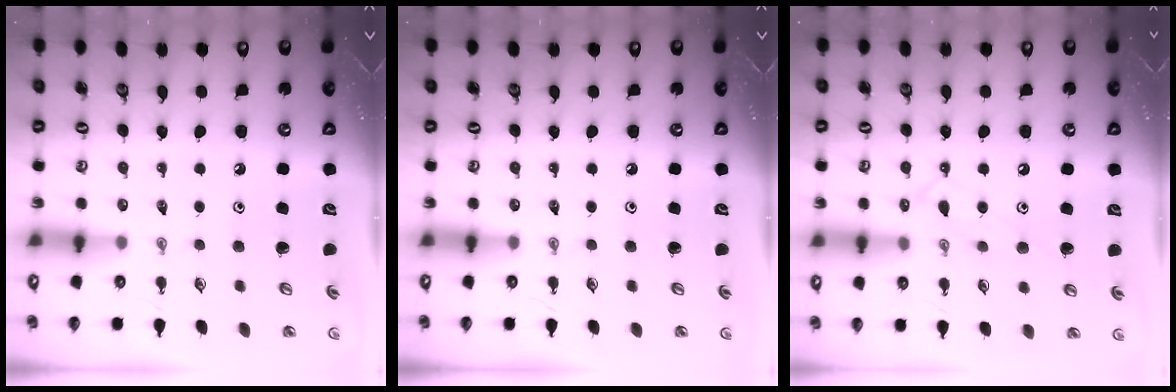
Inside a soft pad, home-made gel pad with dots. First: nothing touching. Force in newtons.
{"total": 0.0}
{"total": 11.4, "press": 11.4, "slide": 0.8}